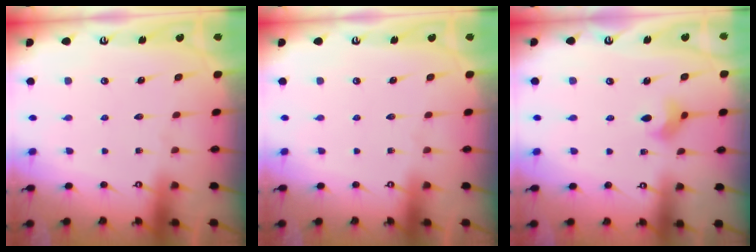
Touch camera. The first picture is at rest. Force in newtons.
{"total": 0.0}
{"total": 5.2, "press": 5.2, "slide": 0.6}